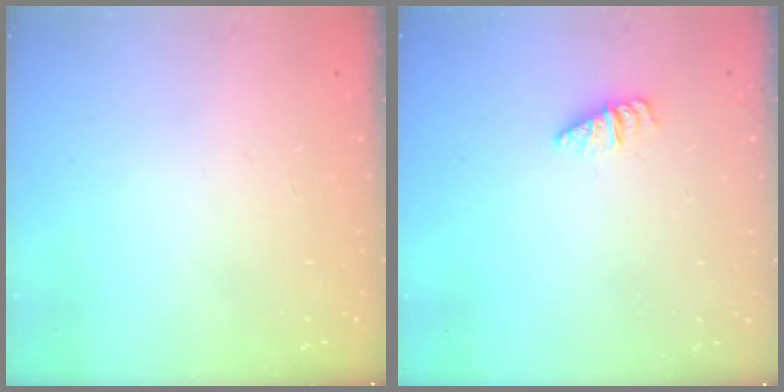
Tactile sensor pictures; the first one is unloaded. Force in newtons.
{"total": 1.2, "press": 1.2, "slide": 0.2}